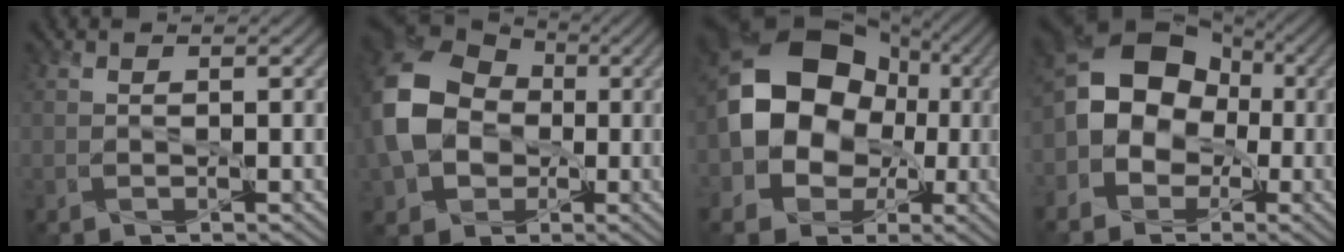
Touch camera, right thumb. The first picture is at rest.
{"total": 13.6, "force": [-0.6, 11.0, 8.0], "torque": [-0.218, -0.015, -0.008]}
{"total": 14.5, "force": [-0.5, 11.9, 8.4], "torque": [-0.149, 0.002, -0.026]}
{"total": 10.0, "force": [-1.5, 8.2, 5.4], "torque": [-0.093, 0.002, -0.050]}